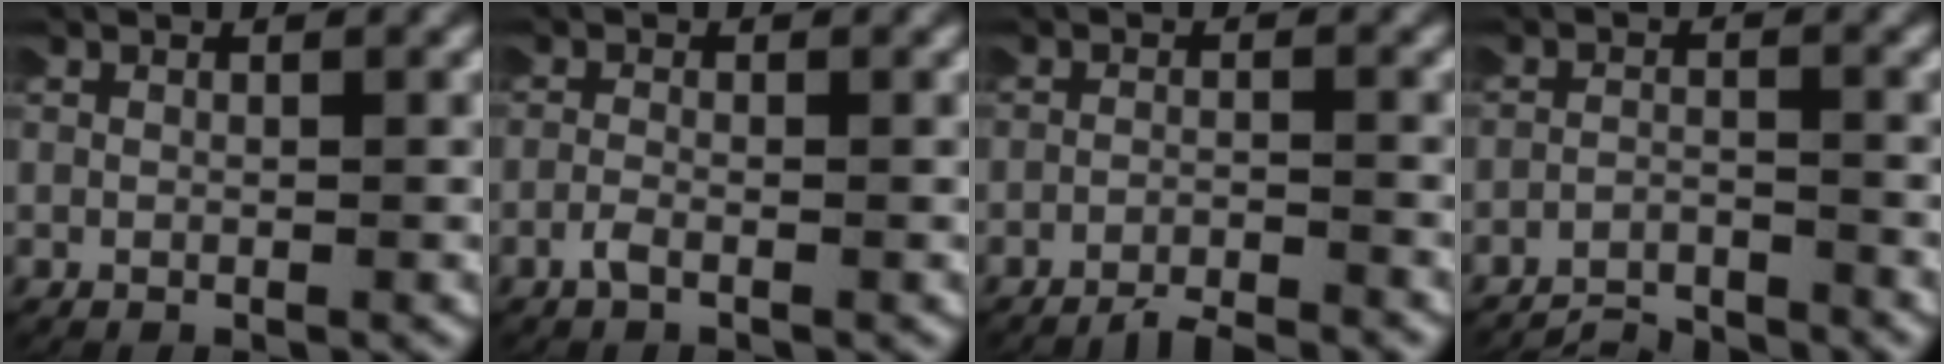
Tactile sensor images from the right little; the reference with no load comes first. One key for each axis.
{"total": 0.9, "fx": -0.8, "fy": 0.0, "fz": 0.5, "tx": -0.018, "ty": -0.004, "tz": -0.016}
{"total": 4.5, "fx": -4.4, "fy": 0.5, "fz": 0.5, "tx": -0.004, "ty": -0.014, "tz": -0.067}
{"total": 4.3, "fx": -4.3, "fy": 0.6, "fz": 0.3, "tx": -0.006, "ty": -0.017, "tz": -0.071}